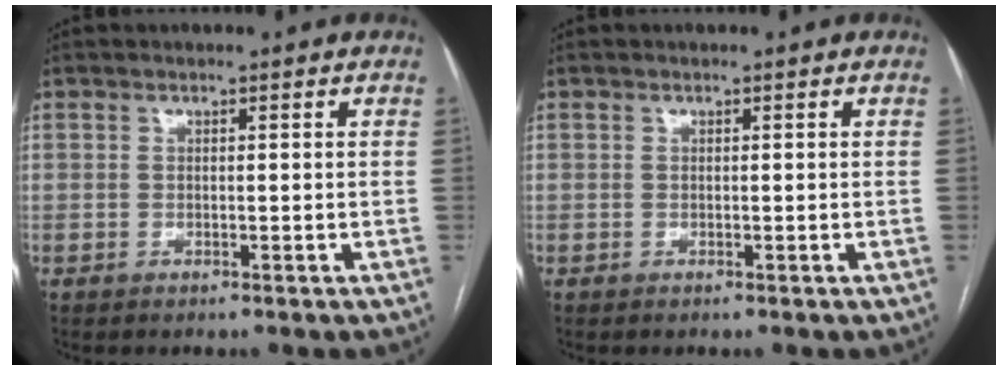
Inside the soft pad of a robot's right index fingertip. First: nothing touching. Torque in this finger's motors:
{"motor_torque": [0.00, 0.00, 0.00, 0.00]}